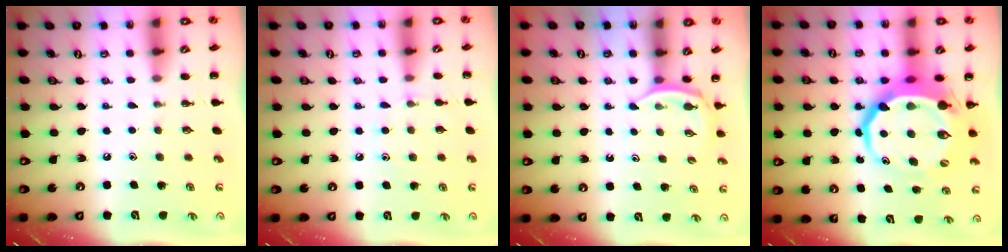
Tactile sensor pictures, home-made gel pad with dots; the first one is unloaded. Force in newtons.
{"total": 7.1, "press": 6.8, "slide": 1.8}
{"total": 2.3, "press": 2.1, "slide": 0.9}
{"total": 12.2, "press": 11.8, "slide": 3.2}